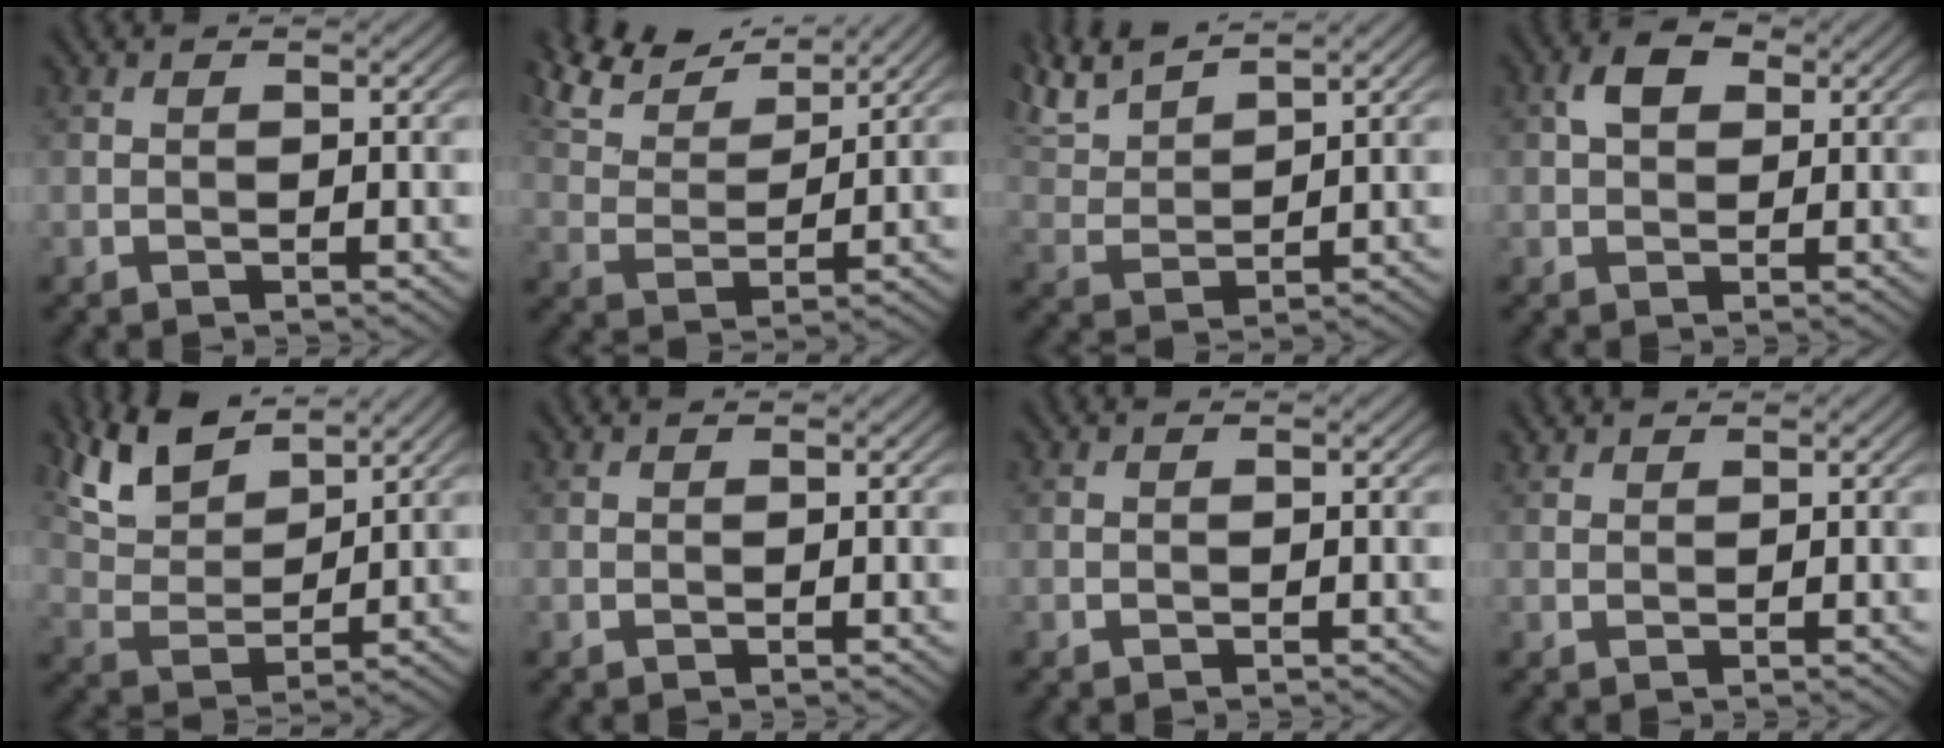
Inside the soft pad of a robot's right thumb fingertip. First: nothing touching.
{"total": 9.5, "force": [7.9, 2.6, 4.5], "torque": [-0.117, 0.013, 0.143]}
{"total": 7.0, "force": [6.0, 1.5, 3.3], "torque": [-0.090, 0.018, 0.127]}
{"total": 3.5, "force": [1.1, 2.4, 2.3], "torque": [-0.049, 0.009, 0.014]}
{"total": 9.0, "force": [6.6, 3.7, 4.9], "torque": [-0.123, 0.009, 0.132]}
{"total": 0.0}
{"total": 0.0}
{"total": 1.0, "force": [1.0, 0.3, 0.2], "torque": [-0.009, 0.004, 0.023]}